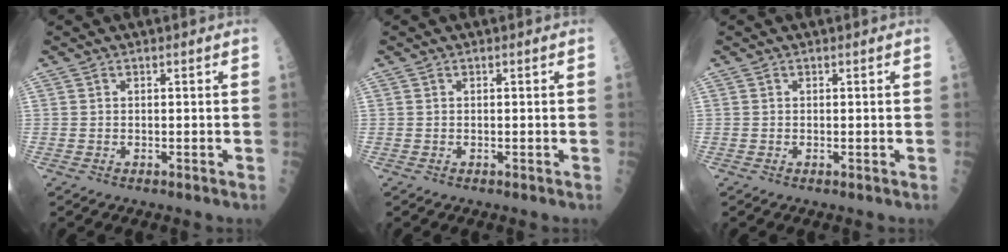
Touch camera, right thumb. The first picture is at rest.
{"total": 0.0}
{"total": 0.0}